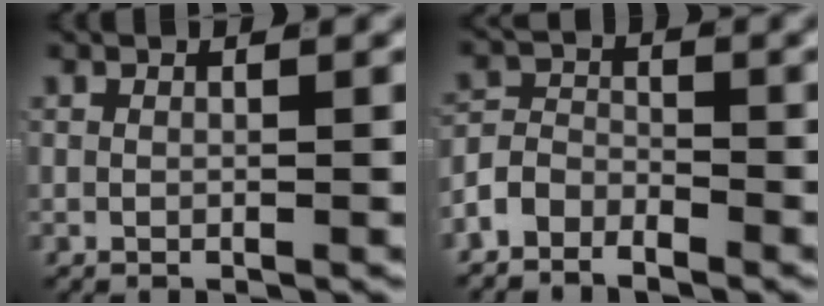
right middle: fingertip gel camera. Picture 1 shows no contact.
{"total": 3.8, "force": [-2.7, 2.5, 0.9], "torque": [-0.010, -0.009, -0.053]}